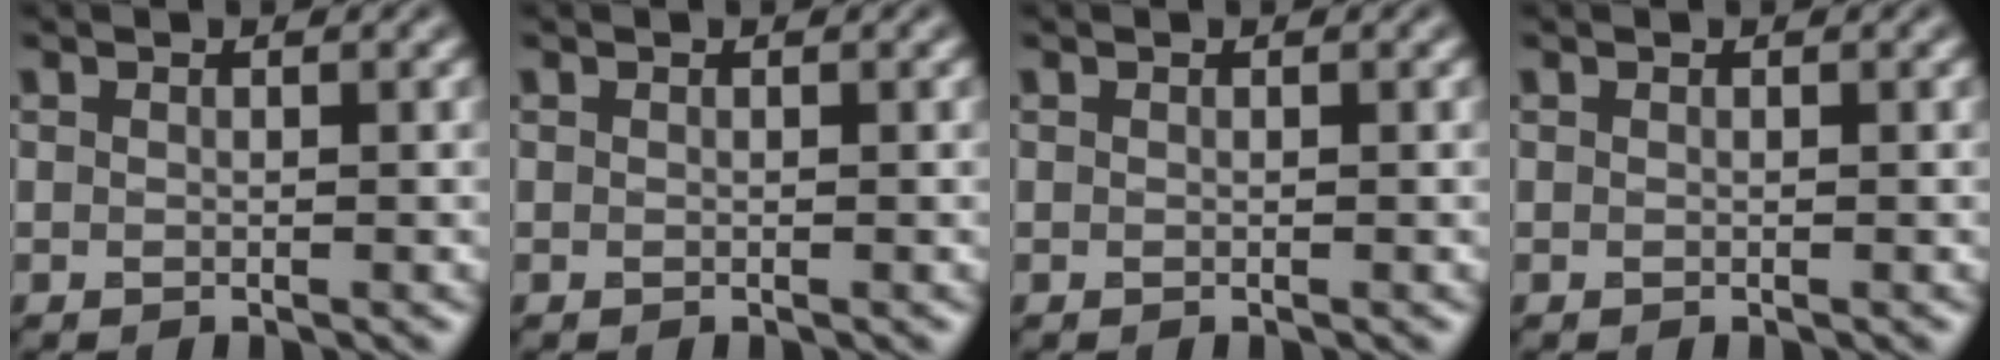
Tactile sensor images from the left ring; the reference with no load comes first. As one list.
[{"total": 0.0}, {"total": 0.0}, {"total": 0.0}]